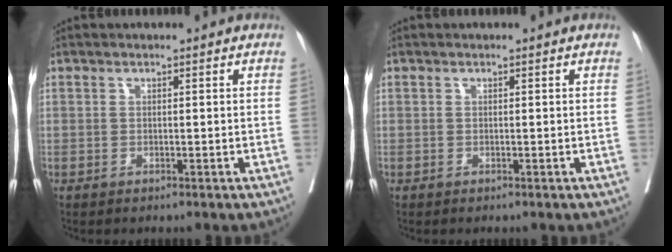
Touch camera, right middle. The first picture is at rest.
{"total": 0.0}